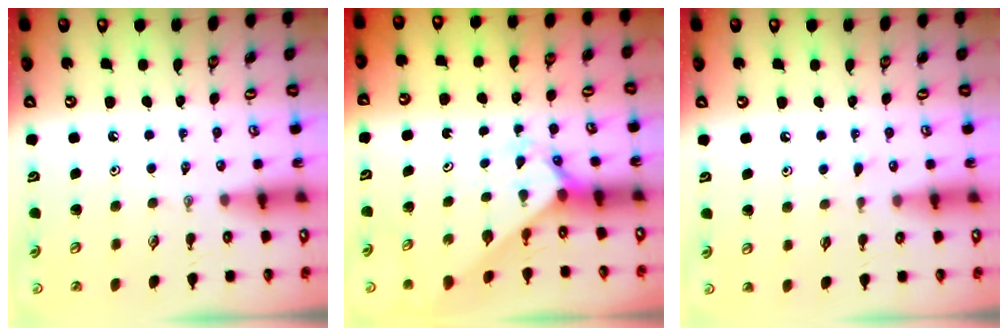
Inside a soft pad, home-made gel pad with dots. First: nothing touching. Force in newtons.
{"total": 2.4, "press": 2.4, "slide": 0.2}
{"total": 5.4, "press": 5.4, "slide": 0.5}